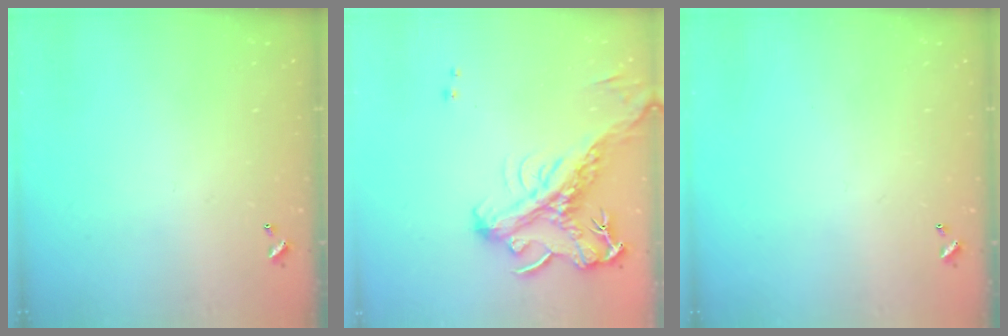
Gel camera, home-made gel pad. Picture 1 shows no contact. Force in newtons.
{"total": 4.1, "press": 3.9, "slide": 1.3}
{"total": 0.0}